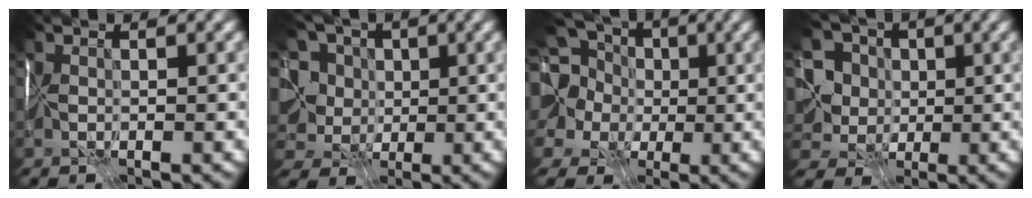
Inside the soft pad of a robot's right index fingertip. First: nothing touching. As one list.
[{"total": 8.8, "force": [2.5, 7.1, 4.5], "torque": [-0.087, 0.021, 0.015]}, {"total": 13.4, "force": [2.8, 11.7, 5.9], "torque": [-0.141, 0.023, 0.007]}, {"total": 6.6, "force": [1.0, 5.7, 3.1], "torque": [-0.065, 0.007, 0.010]}]